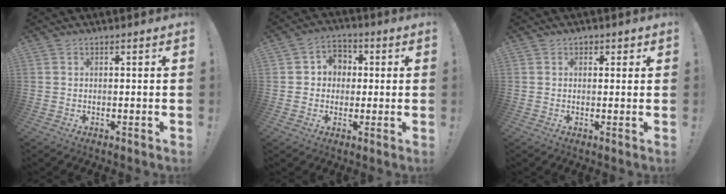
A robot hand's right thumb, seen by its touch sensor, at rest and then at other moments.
{"total": 6.5, "force": [0.0, 6.3, 1.8], "torque": [-0.025, 0.008, 0.003]}
{"total": 1.5, "force": [0.4, 1.3, 0.5], "torque": [0.001, -0.001, 0.004]}